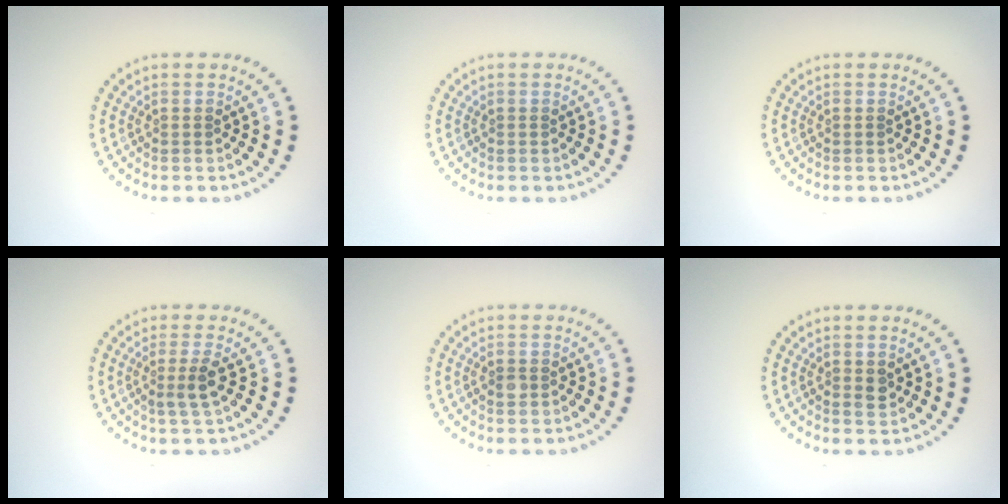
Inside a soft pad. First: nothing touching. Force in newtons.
{"total": 0.0}
{"total": 0.0}
{"total": 2.0, "press": 1.5, "slide": 1.3}
{"total": 0.9, "press": 0.9, "slide": 0.0}
{"total": 1.1, "press": 1.1, "slide": 0.1}